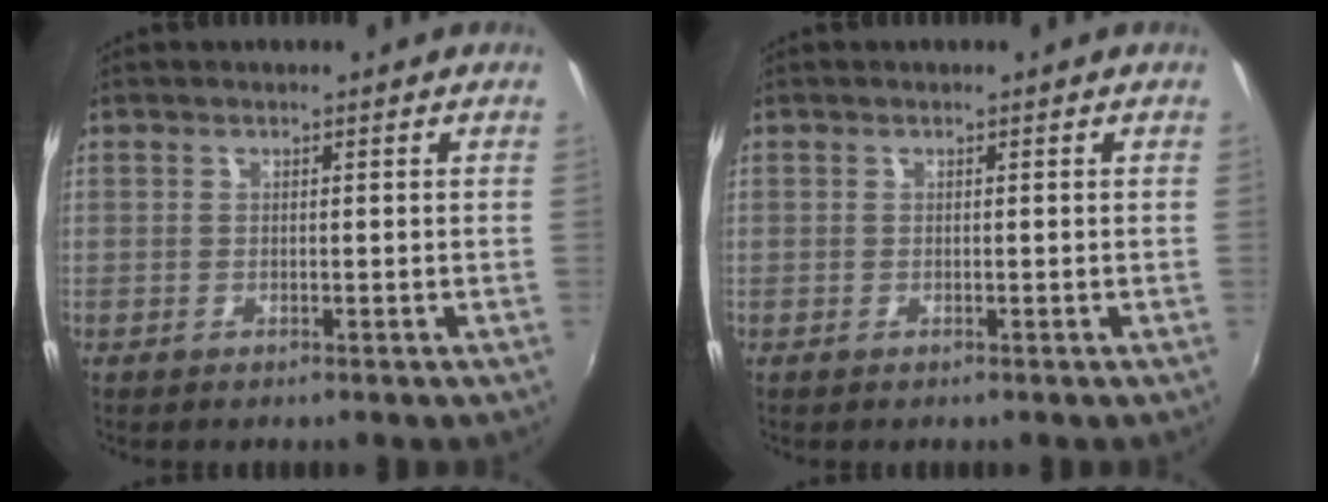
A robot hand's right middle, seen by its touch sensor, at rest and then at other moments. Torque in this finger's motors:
{"motor_torque": [0.29, -0.28, -0.01, -0.01]}